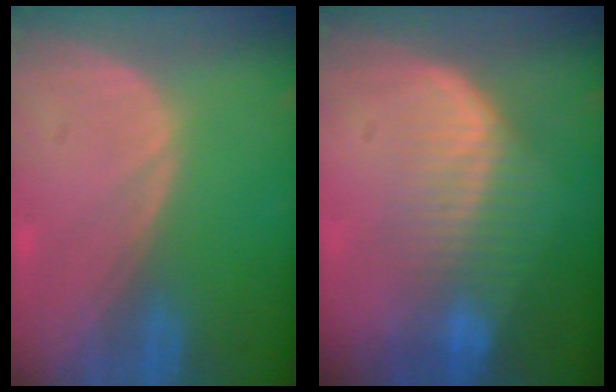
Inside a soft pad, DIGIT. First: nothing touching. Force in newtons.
{"total": 7.2, "press": 6.6, "slide": 2.8}